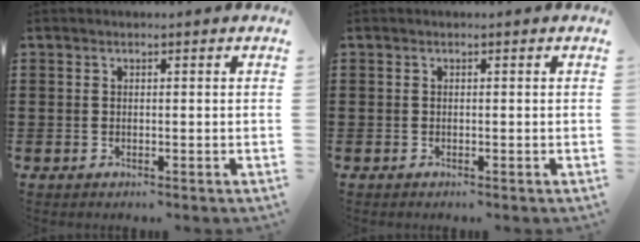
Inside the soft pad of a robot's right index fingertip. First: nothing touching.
{"total": 0.0}